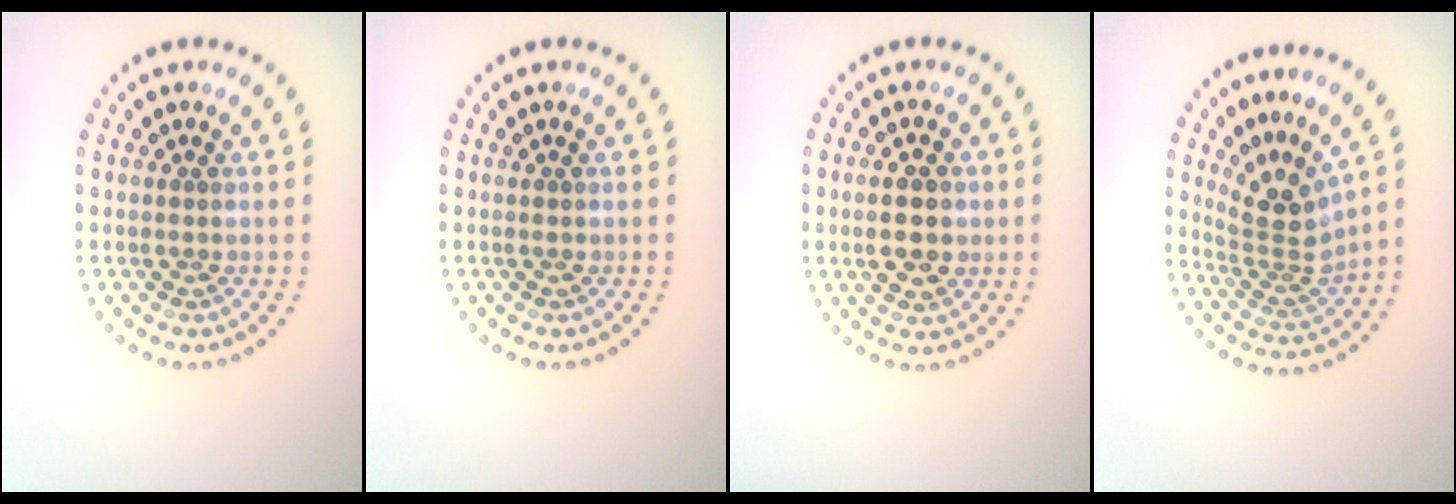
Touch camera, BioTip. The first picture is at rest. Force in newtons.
{"total": 0.0}
{"total": 4.4, "press": 4.4, "slide": 0.2}
{"total": 3.8, "press": 2.6, "slide": 2.8}